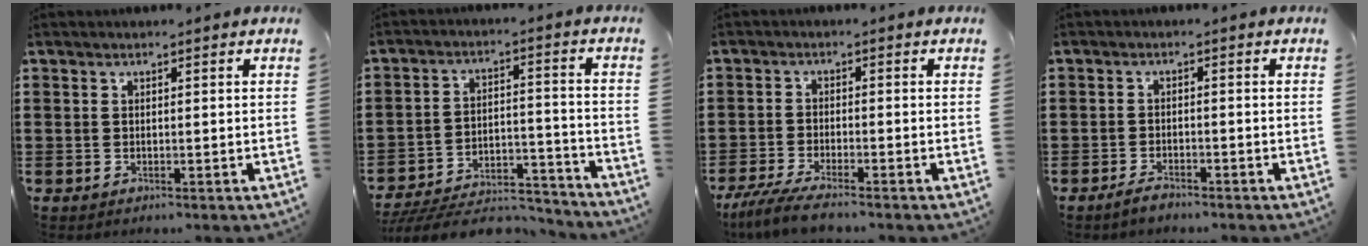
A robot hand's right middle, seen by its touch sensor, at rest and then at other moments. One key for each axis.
{"total": 7.8, "fx": -7.3, "fy": 1.5, "fz": 2.4, "tx": -0.040, "ty": 0.017, "tz": -0.142}
{"total": 4.4, "fx": -3.8, "fy": 0.0, "fz": 2.2, "tx": -0.058, "ty": -0.017, "tz": -0.076}
{"total": 2.0, "fx": -1.7, "fy": 0.5, "fz": 0.9, "tx": -0.018, "ty": 0.002, "tz": -0.032}